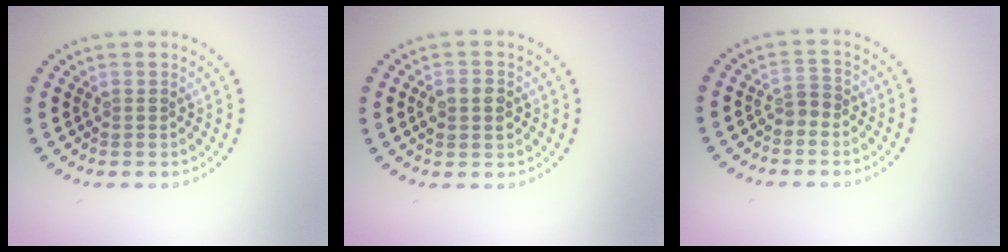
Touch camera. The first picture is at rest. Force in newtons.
{"total": 2.7, "press": 2.7, "slide": 0.1}
{"total": 1.1, "press": 0.9, "slide": 0.6}